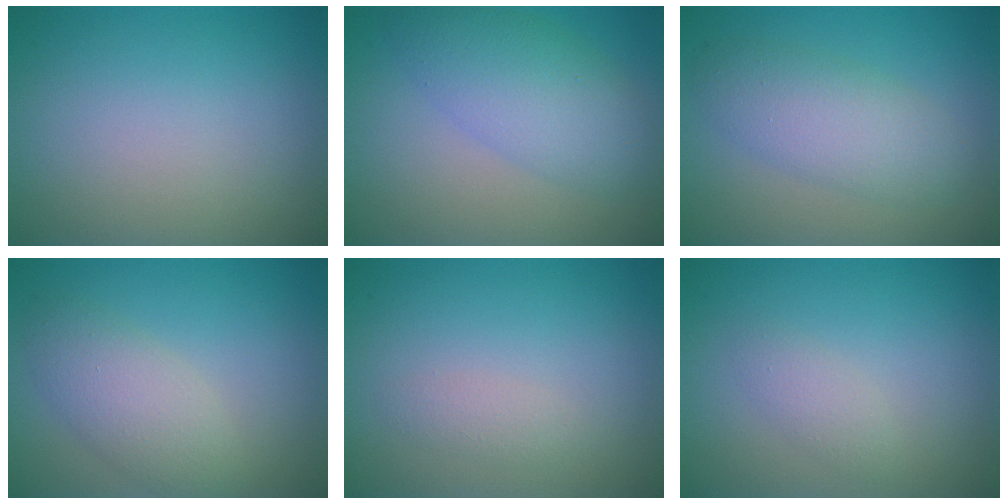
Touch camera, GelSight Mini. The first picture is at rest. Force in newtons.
{"total": 5.3, "press": 5.3, "slide": 0.1}
{"total": 4.4, "press": 4.4, "slide": 0.2}
{"total": 3.8, "press": 3.8, "slide": 0.3}
{"total": 1.1, "press": 1.1, "slide": 0.1}
{"total": 1.4, "press": 1.4, "slide": 0.1}